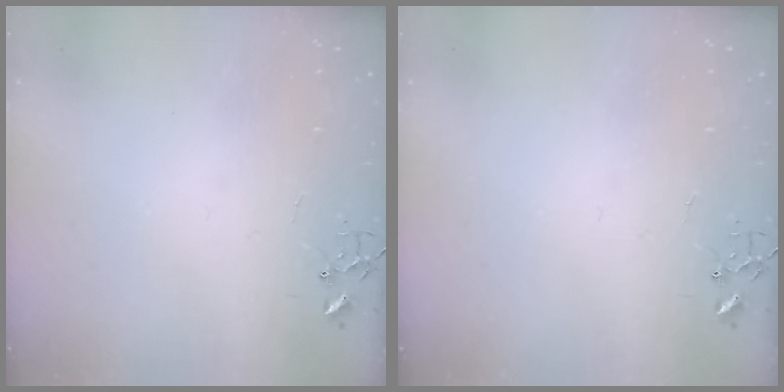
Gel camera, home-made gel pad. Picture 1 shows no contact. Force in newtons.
{"total": 0.0}